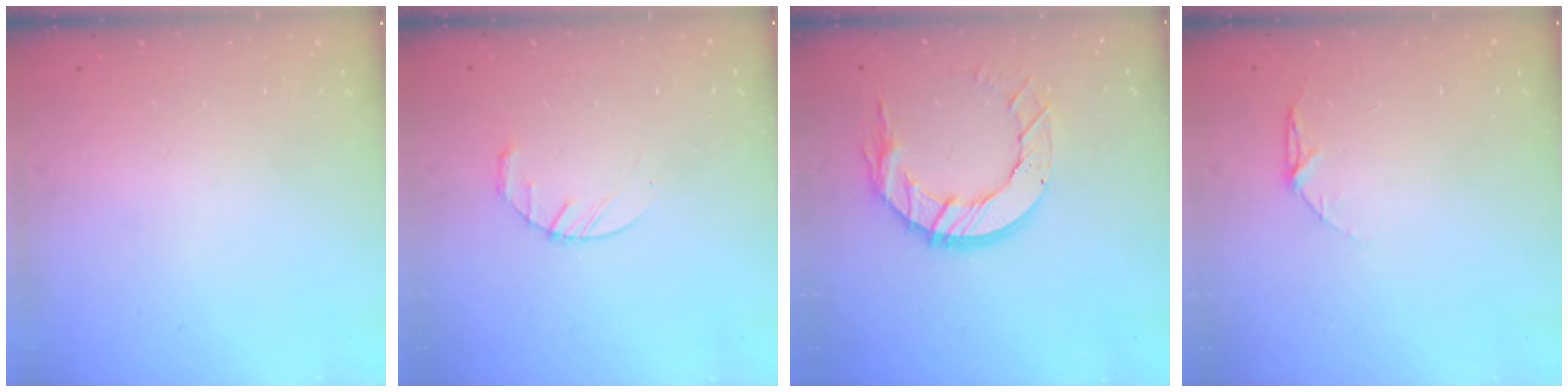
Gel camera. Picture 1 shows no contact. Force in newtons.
{"total": 4.4, "press": 4.4, "slide": 0.7}
{"total": 12.3, "press": 12.3, "slide": 1.2}
{"total": 4.4, "press": 4.4, "slide": 0.5}